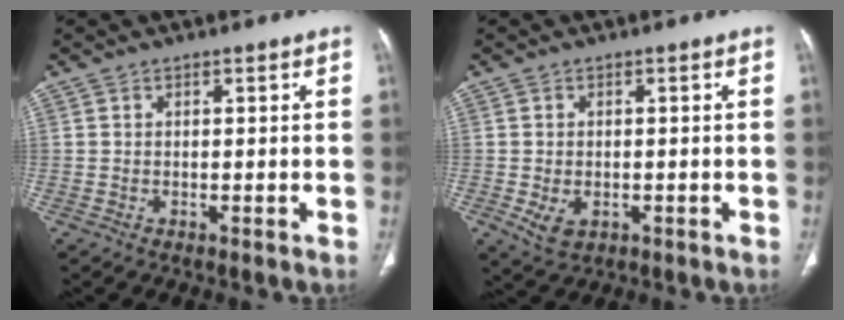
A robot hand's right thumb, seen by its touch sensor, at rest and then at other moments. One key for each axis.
{"total": 4.3, "fx": -1.2, "fy": 2.9, "fz": 2.9, "tx": -0.051, "ty": 0.001, "tz": -0.009}